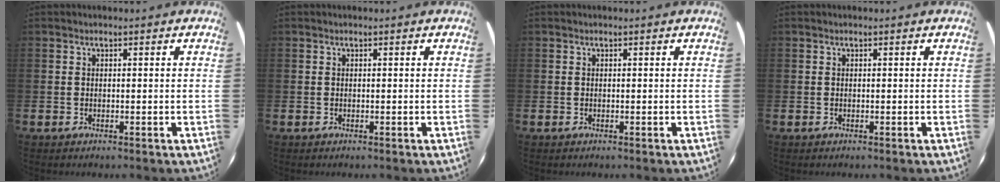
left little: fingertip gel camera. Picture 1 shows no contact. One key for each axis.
{"total": 0.0}
{"total": 0.0}
{"total": 0.0}